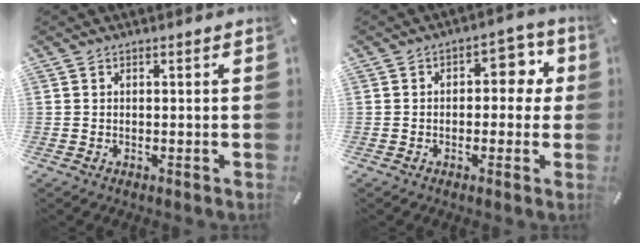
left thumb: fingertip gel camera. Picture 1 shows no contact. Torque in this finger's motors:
{"motor_torque": [-0.07, 0.31, 0.21, 0.34, 0.03]}